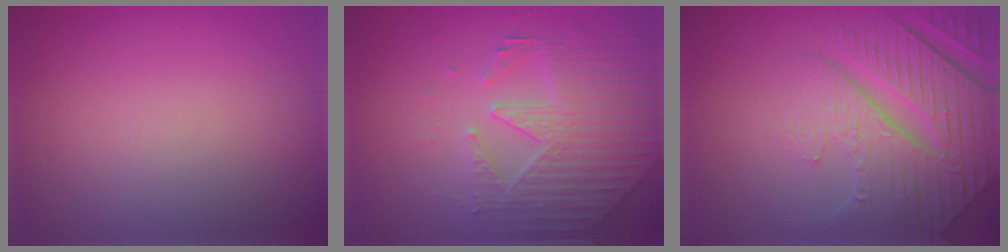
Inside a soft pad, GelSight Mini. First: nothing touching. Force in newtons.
{"total": 4.4, "press": 3.8, "slide": 2.2}
{"total": 8.4, "press": 5.9, "slide": 5.9}